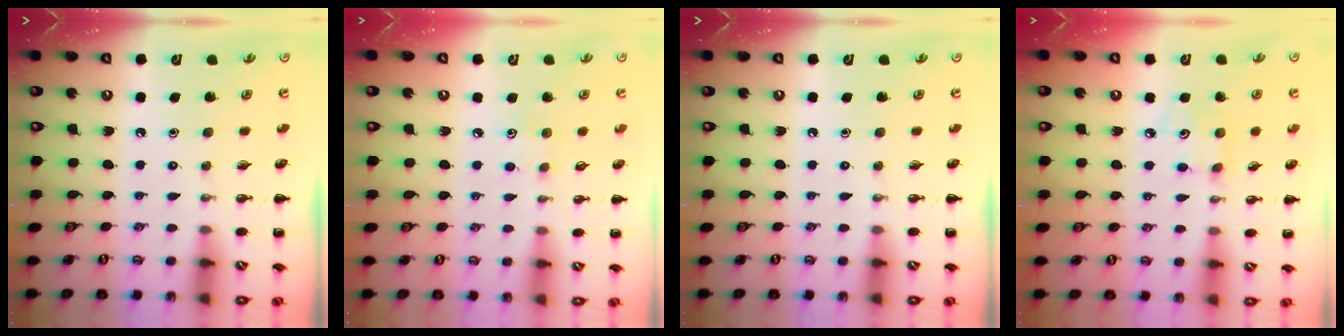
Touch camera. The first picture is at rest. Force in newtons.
{"total": 2.9, "press": 2.9, "slide": 0.6}
{"total": 0.0}
{"total": 5.4, "press": 5.3, "slide": 1.0}